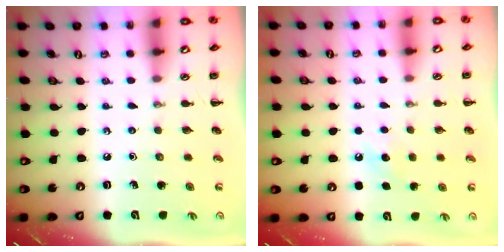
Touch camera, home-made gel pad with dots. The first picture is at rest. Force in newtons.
{"total": 5.7, "press": 5.6, "slide": 1.3}